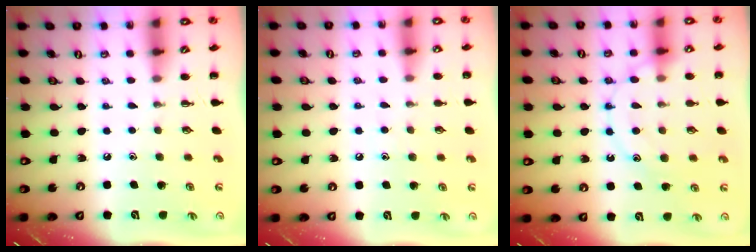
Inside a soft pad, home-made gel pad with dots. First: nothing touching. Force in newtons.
{"total": 6.3, "press": 6.1, "slide": 1.7}
{"total": 12.7, "press": 12.7, "slide": 0.8}